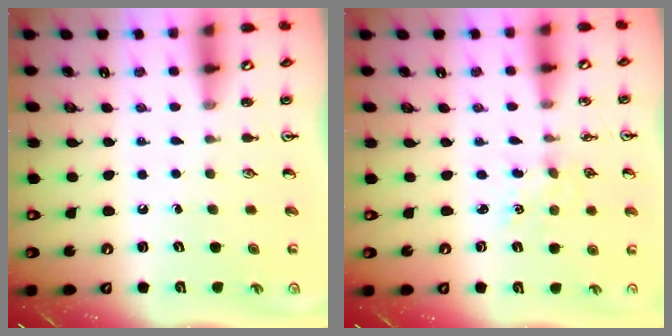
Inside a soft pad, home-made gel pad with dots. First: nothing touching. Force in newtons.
{"total": 2.1, "press": 2.1, "slide": 0.3}